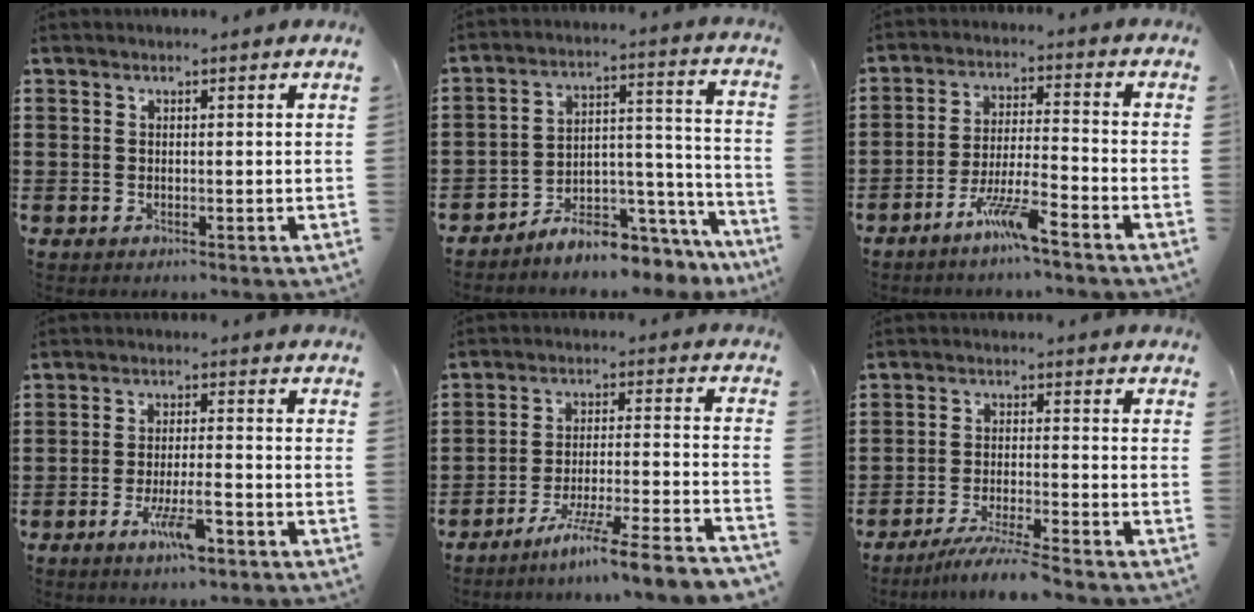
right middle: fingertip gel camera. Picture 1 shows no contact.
{"total": 7.0, "force": [-6.7, 1.4, 1.6], "torque": [-0.021, 0.013, -0.124]}
{"total": 7.3, "force": [-5.2, 0.5, 5.1], "torque": [-0.106, -0.007, -0.100]}
{"total": 6.2, "force": [-3.4, 1.3, 5.0], "torque": [-0.091, -0.002, -0.059]}
{"total": 8.3, "force": [-7.2, -1.2, 3.9], "torque": [-0.064, -0.013, -0.141]}
{"total": 5.4, "force": [-4.9, -0.5, 2.2], "torque": [-0.043, -0.016, -0.091]}